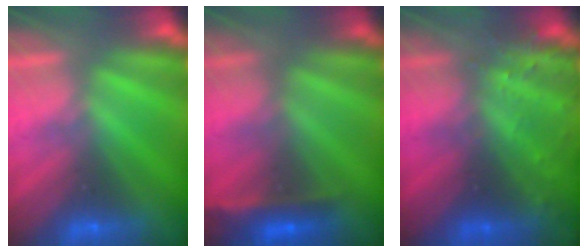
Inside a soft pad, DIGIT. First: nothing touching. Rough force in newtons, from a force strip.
{"total": 2.4}
{"total": 6.2}